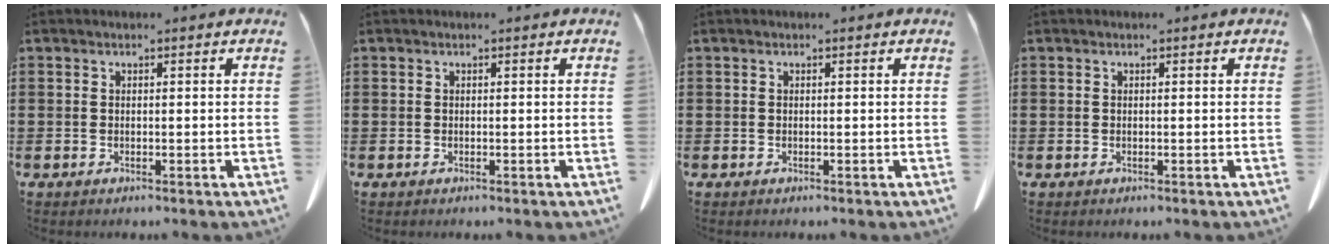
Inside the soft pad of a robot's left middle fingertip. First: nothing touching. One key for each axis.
{"total": 0.0}
{"total": 0.0}
{"total": 0.0}